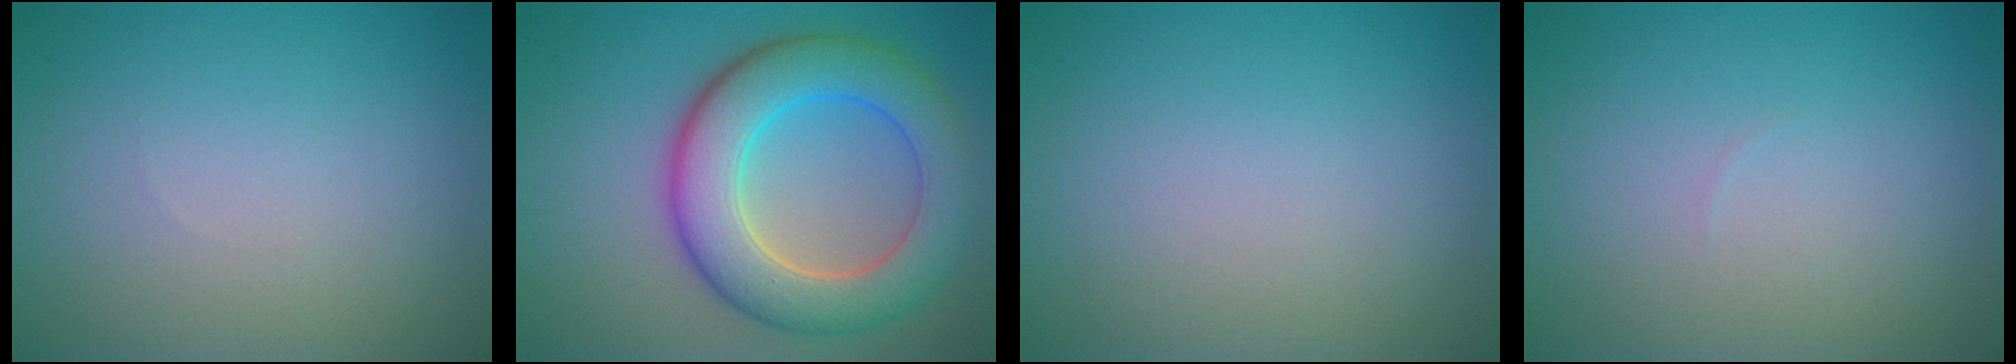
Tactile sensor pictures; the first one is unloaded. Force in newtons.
{"total": 8.5, "press": 8.5, "slide": 0.4}
{"total": 0.0}
{"total": 0.0}